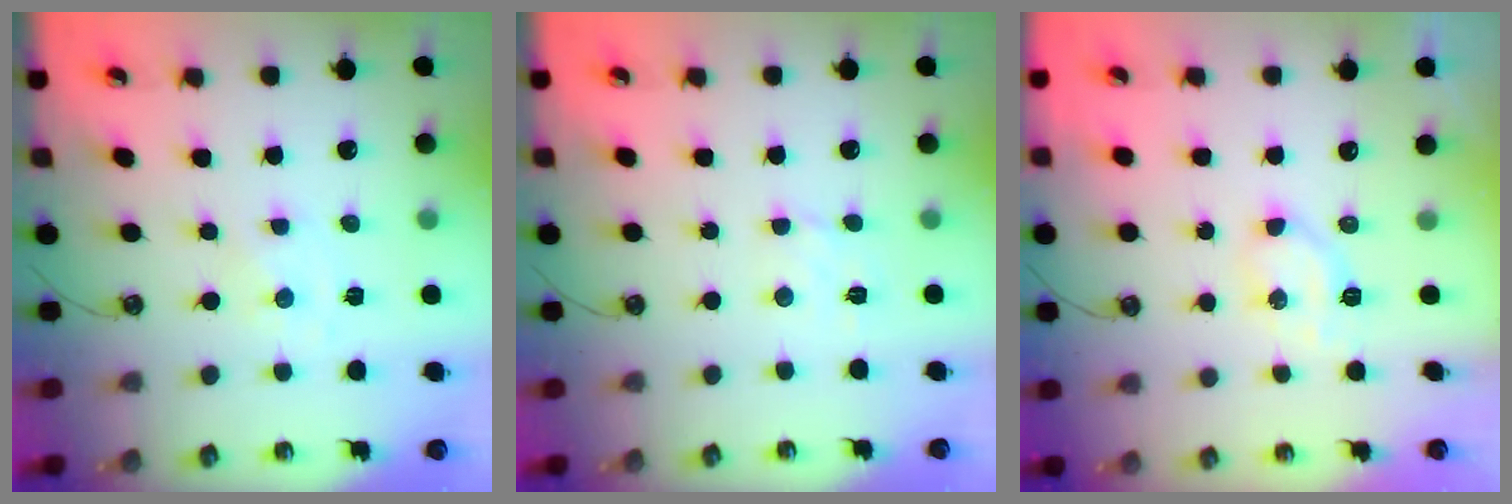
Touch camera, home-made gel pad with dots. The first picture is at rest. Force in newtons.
{"total": 2.8, "press": 2.7, "slide": 0.6}
{"total": 5.0, "press": 4.9, "slide": 0.5}